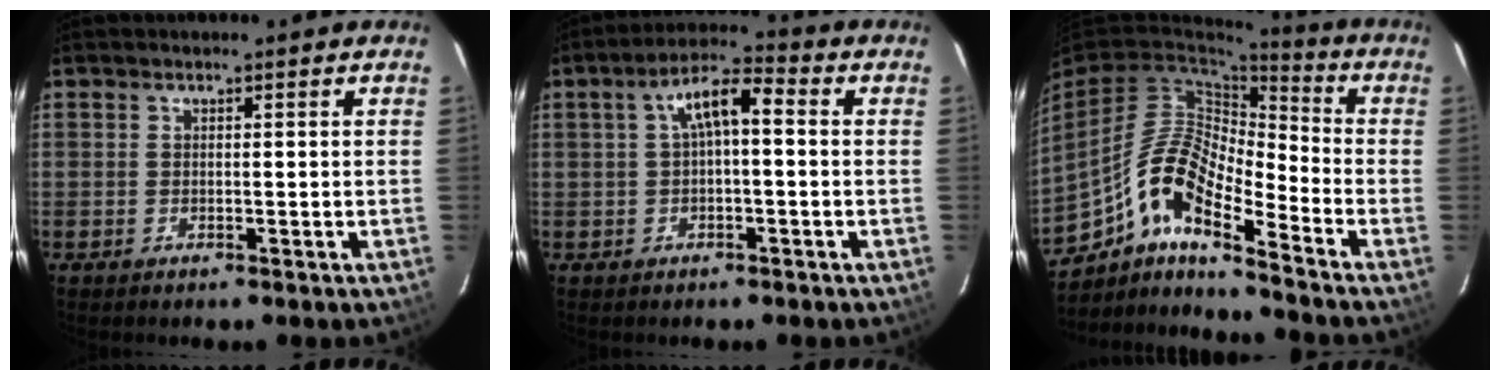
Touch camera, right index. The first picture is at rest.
{"total": 6.4, "force": [0.4, 2.2, 6.0], "torque": [-0.112, 0.024, 0.011]}
{"total": 12.5, "force": [-7.7, 3.0, 9.3], "torque": [-0.171, -0.001, -0.157]}